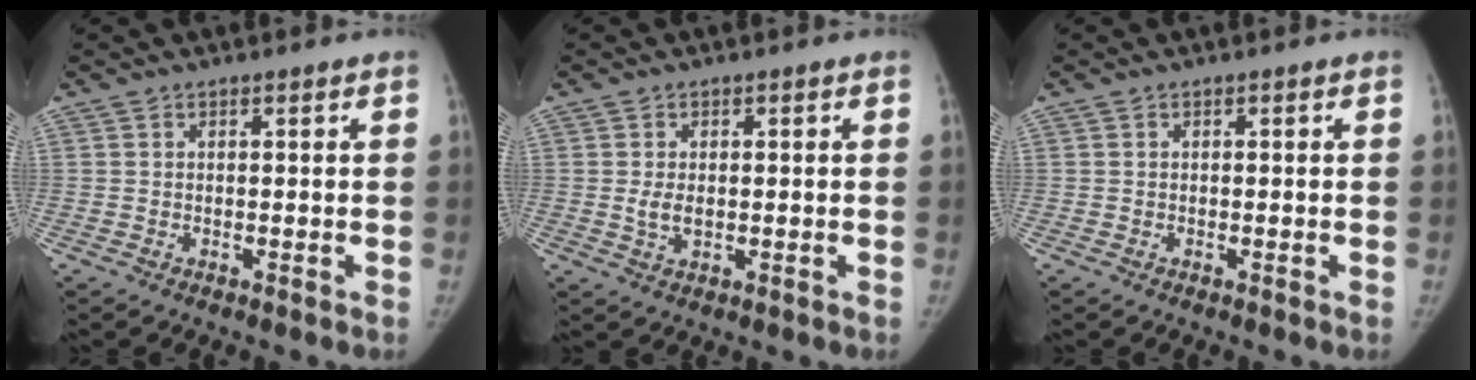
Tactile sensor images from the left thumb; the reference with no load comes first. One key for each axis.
{"total": 3.0, "fx": -0.1, "fy": 1.9, "fz": 2.3, "tx": -0.043, "ty": -0.004, "tz": 0.001}
{"total": 0.0}